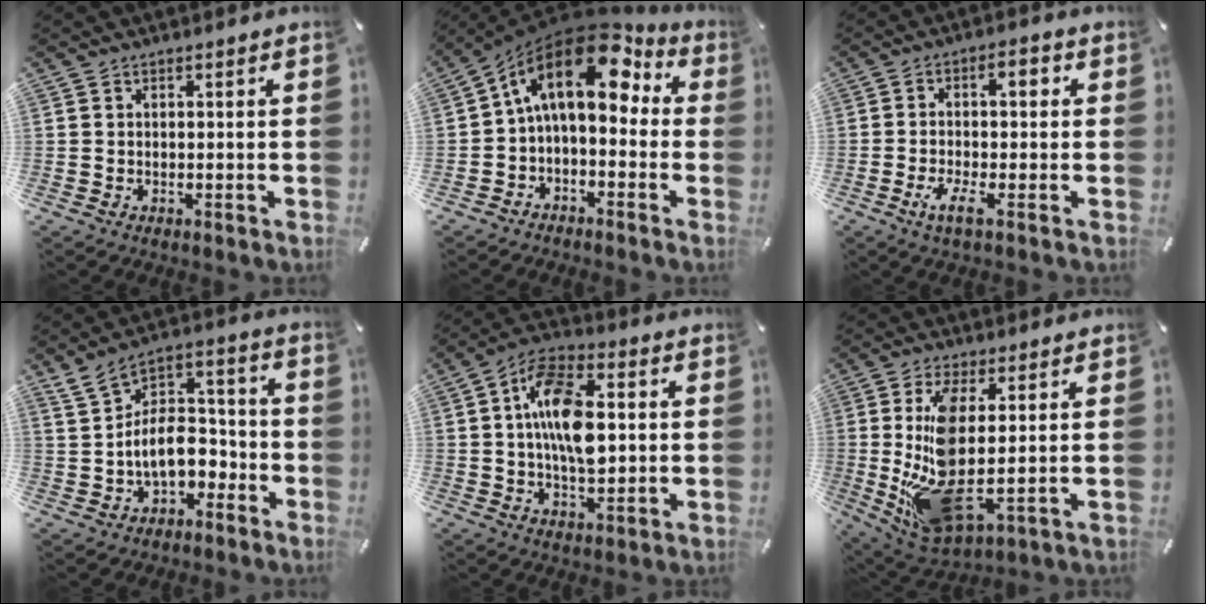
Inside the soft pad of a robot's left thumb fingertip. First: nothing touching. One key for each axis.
{"total": 16.0, "fx": 4.5, "fy": 9.6, "fz": 12.0, "tx": -0.200, "ty": -0.026, "tz": 0.071}
{"total": 7.8, "fx": -1.4, "fy": 2.4, "fz": 7.3, "tx": -0.128, "ty": -0.003, "tz": -0.033}
{"total": 11.3, "fx": -2.4, "fy": 7.8, "fz": 7.8, "tx": -0.126, "ty": 0.020, "tz": -0.042}
{"total": 14.4, "fx": 1.3, "fy": 7.9, "fz": 11.9, "tx": -0.218, "ty": 0.005, "tz": 0.019}
{"total": 15.0, "fx": 1.7, "fy": 5.7, "fz": 13.8, "tx": -0.290, "ty": -0.024, "tz": 0.029}